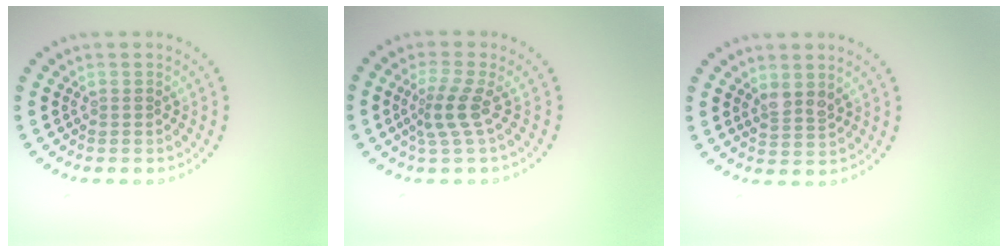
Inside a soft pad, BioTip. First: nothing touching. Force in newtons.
{"total": 2.6, "press": 1.8, "slide": 1.9}
{"total": 1.8, "press": 1.5, "slide": 1.0}